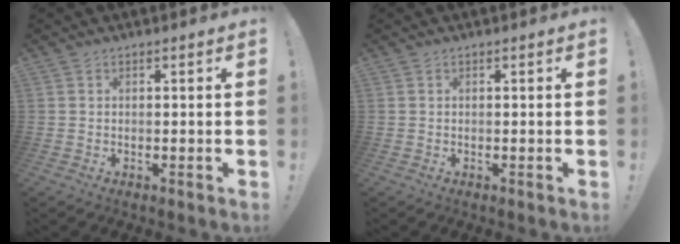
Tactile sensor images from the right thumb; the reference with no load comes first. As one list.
[{"total": 0.0}]